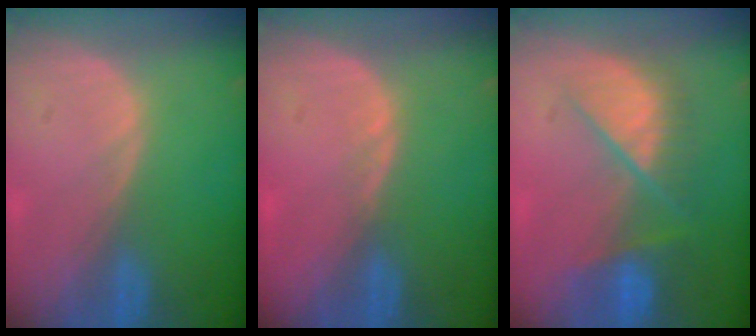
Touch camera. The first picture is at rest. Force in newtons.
{"total": 0.7, "press": 0.7, "slide": 0.2}
{"total": 7.8, "press": 7.6, "slide": 2.0}